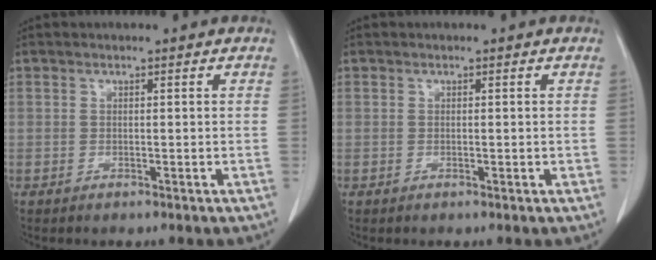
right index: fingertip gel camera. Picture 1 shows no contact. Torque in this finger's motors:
{"motor_torque": [-0.33, 0.55, -0.01, 0.02]}